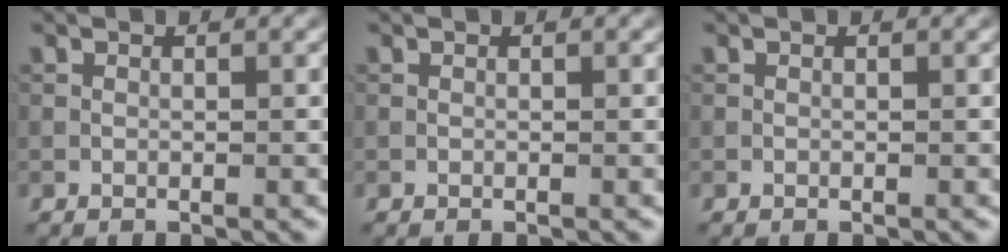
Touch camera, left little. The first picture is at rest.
{"total": 0.0}
{"total": 0.0}